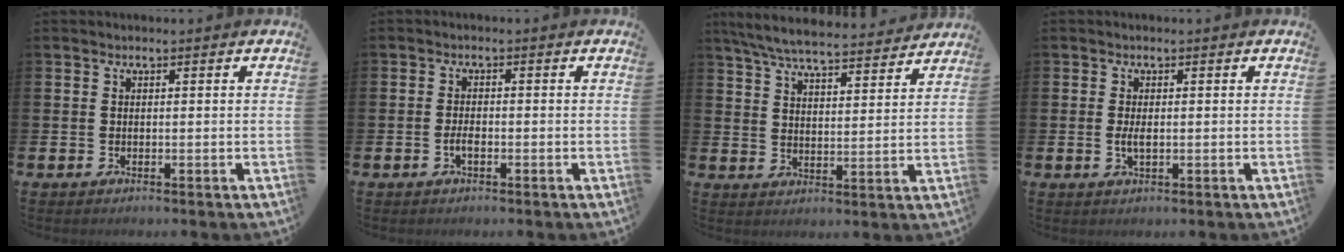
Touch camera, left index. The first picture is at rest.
{"total": 1.7, "force": [-0.6, 0.7, 1.4], "torque": [-0.030, 0.003, -0.012]}
{"total": 7.2, "force": [6.8, 0.8, 2.1], "torque": [-0.065, -0.042, 0.121]}
{"total": 1.9, "force": [0.0, 0.7, 1.7], "torque": [-0.028, 0.000, -0.002]}